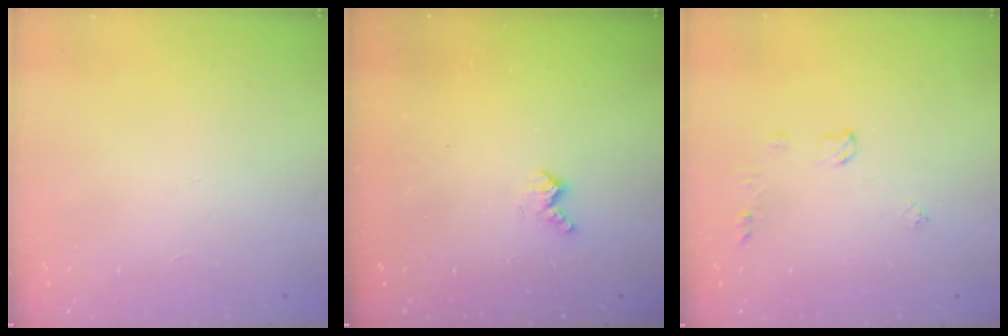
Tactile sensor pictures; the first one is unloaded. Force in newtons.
{"total": 2.6, "press": 2.6, "slide": 0.6}
{"total": 4.5, "press": 4.4, "slide": 0.6}